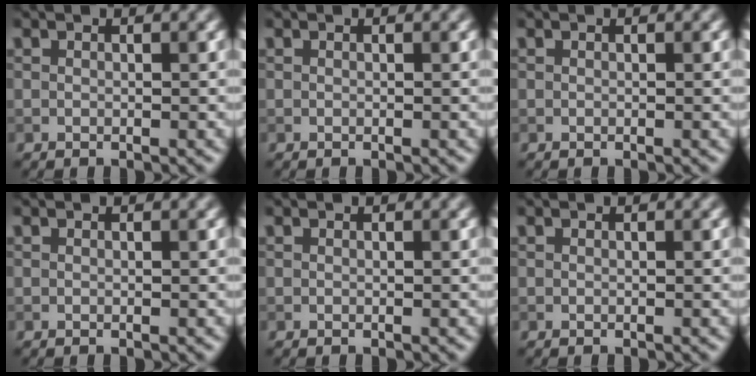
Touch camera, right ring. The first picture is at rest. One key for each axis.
{"total": 0.0}
{"total": 0.0}
{"total": 0.0}
{"total": 0.0}
{"total": 0.0}